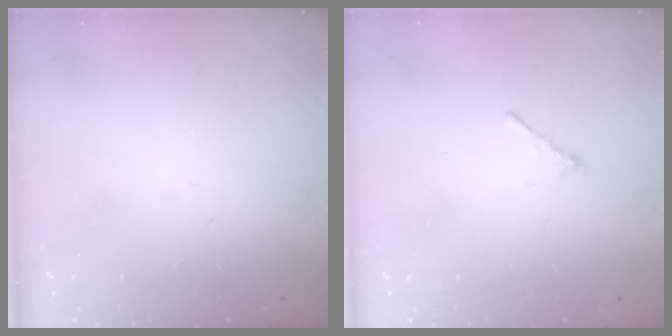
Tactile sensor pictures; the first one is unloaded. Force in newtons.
{"total": 0.8, "press": 0.7, "slide": 0.4}